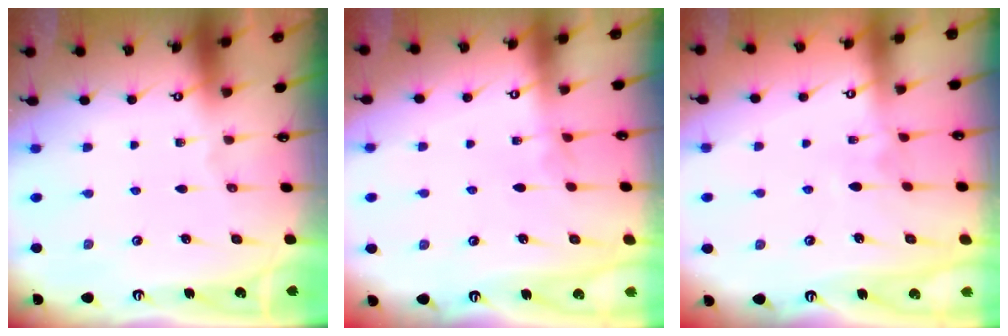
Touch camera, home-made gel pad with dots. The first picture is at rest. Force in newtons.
{"total": 3.0, "press": 3.0, "slide": 0.3}
{"total": 3.2, "press": 3.2, "slide": 0.4}